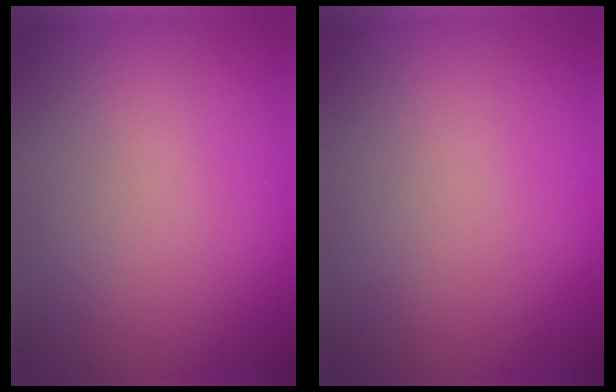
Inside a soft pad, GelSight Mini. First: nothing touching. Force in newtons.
{"total": 0.0}